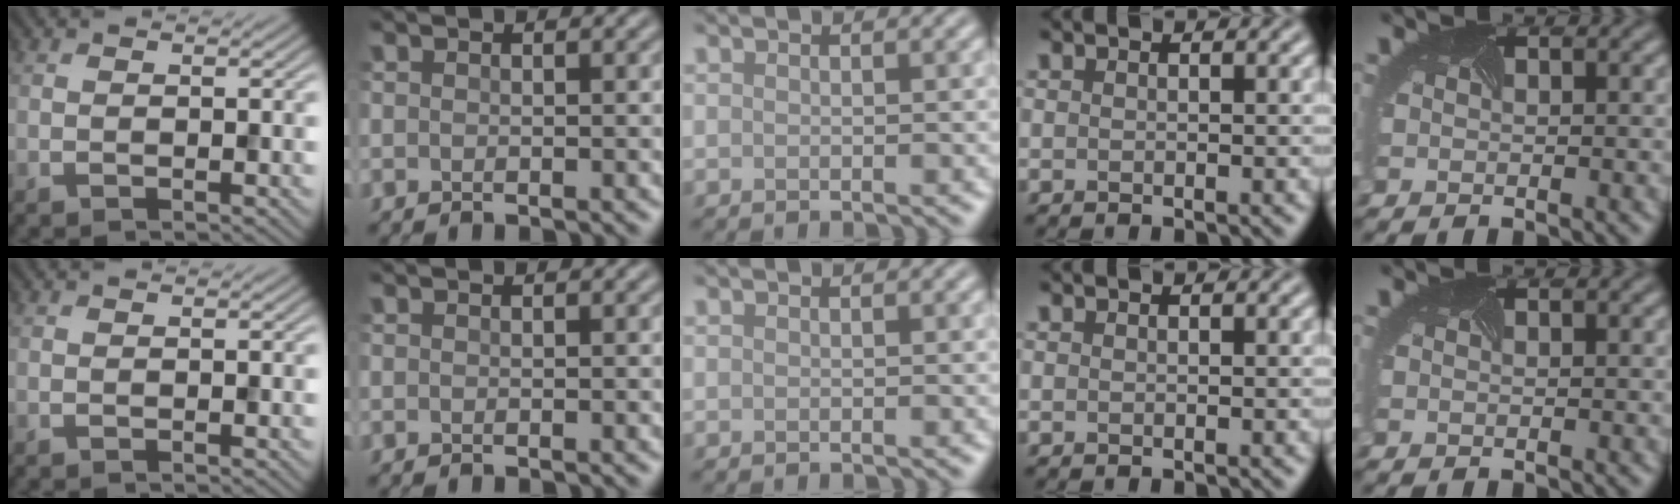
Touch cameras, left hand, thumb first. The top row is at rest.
{}